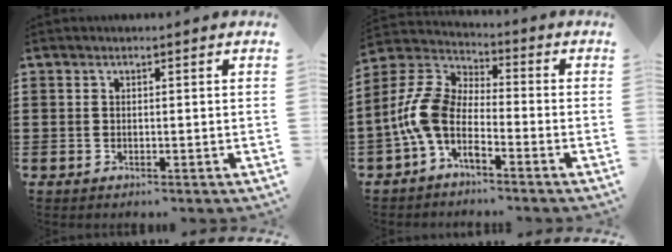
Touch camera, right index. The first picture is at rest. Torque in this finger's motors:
{"motor_torque": [1.10, 1.04, 0.62, 0.21]}